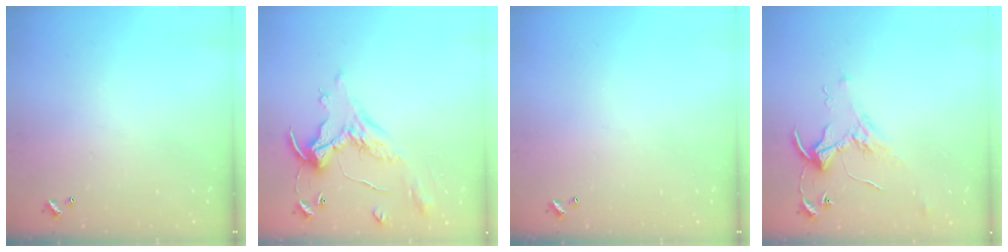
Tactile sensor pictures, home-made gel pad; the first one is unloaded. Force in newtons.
{"total": 1.8, "press": 1.5, "slide": 1.1}
{"total": 0.0}
{"total": 2.1, "press": 2.1, "slide": 0.1}